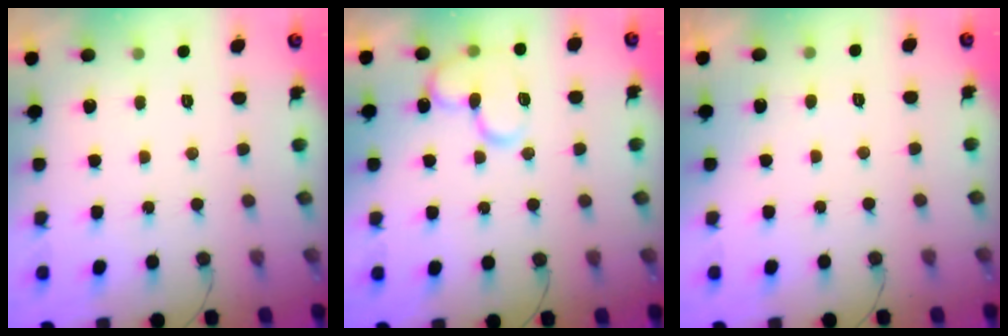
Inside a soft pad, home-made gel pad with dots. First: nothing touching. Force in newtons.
{"total": 14.0, "press": 13.8, "slide": 2.1}
{"total": 3.3, "press": 3.3, "slide": 0.3}